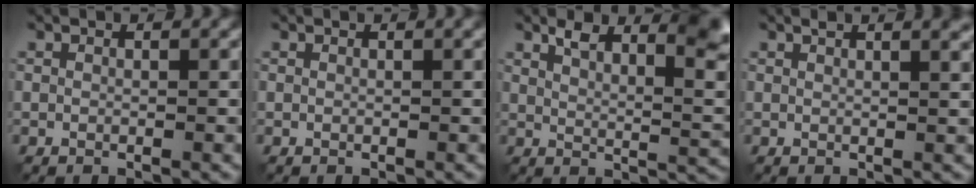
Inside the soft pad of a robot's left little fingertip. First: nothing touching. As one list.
[{"total": 0.6, "force": [0.3, 0.1, 0.5], "torque": [-0.003, 0.007, 0.004]}, {"total": 6.3, "force": [3.6, 1.9, 4.8], "torque": [-0.063, 0.002, 0.058]}, {"total": 3.4, "force": [2.1, 1.3, 2.3], "torque": [-0.007, 0.012, 0.011]}]